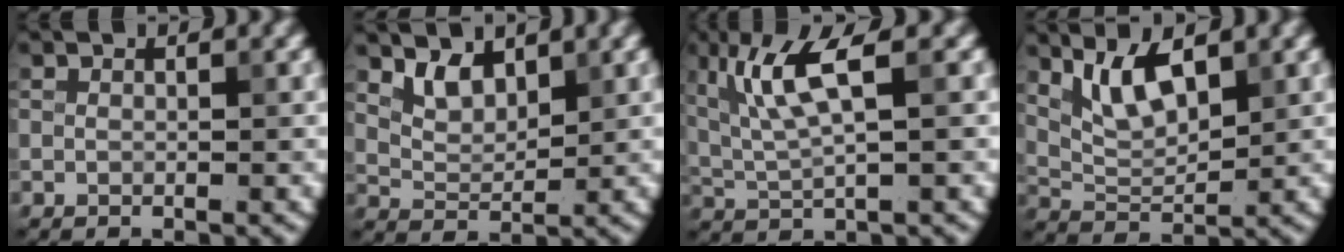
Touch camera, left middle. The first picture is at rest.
{"total": 2.8, "force": [2.0, 1.5, 1.4], "torque": [-0.032, -0.008, 0.038]}
{"total": 5.4, "force": [1.8, 1.2, 5.0], "torque": [-0.104, 0.001, 0.039]}
{"total": 4.4, "force": [2.5, 1.6, 3.3], "torque": [-0.071, -0.006, 0.053]}